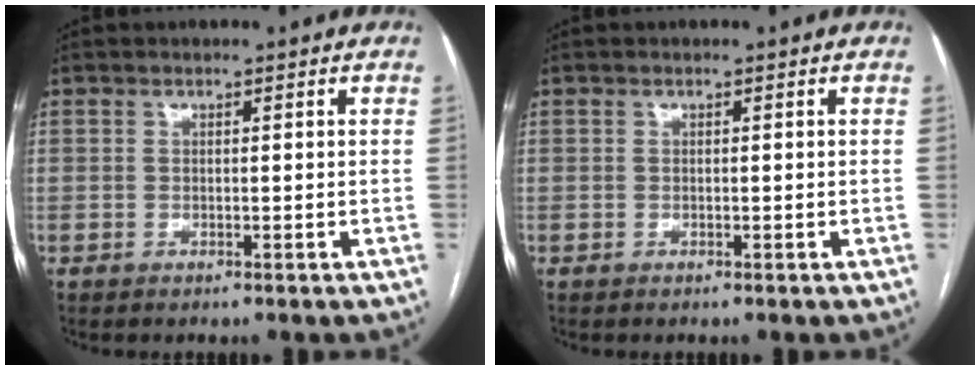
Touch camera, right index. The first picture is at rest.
{"total": 0.0}